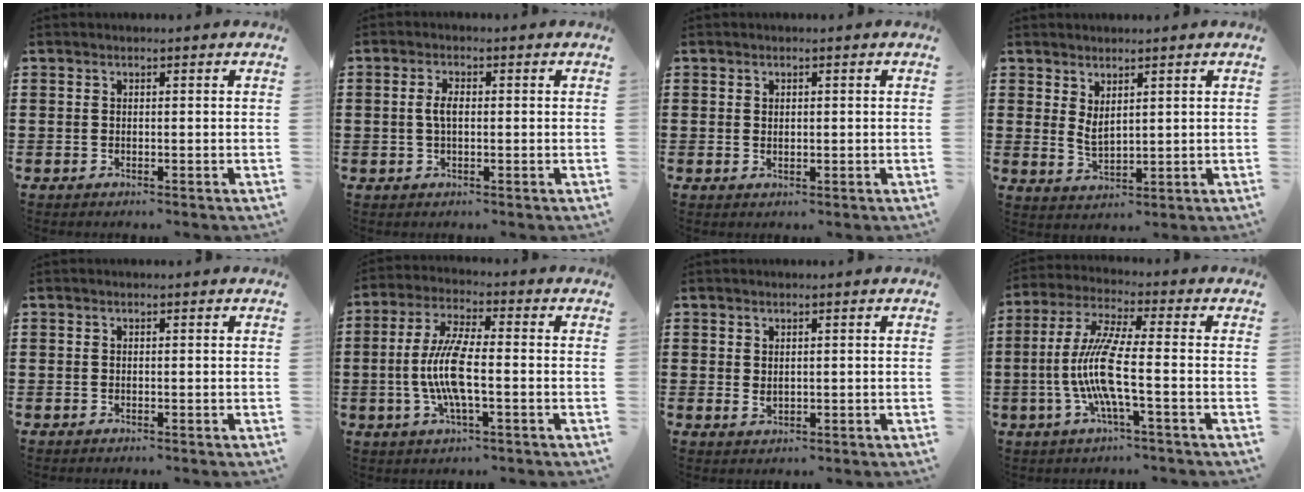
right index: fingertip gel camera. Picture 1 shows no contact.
{"total": 2.7, "force": [0.1, 1.2, 2.4], "torque": [-0.057, 0.002, -0.002]}
{"total": 0.7, "force": [0.4, 0.6, 0.2], "torque": [-0.005, 0.006, 0.007]}
{"total": 2.6, "force": [1.7, 1.1, 1.6], "torque": [-0.034, 0.003, 0.033]}
{"total": 0.0}
{"total": 8.5, "force": [-1.4, 2.2, 8.1], "torque": [-0.181, -0.012, -0.035]}
{"total": 1.2, "force": [0.5, 0.7, 0.8], "torque": [-0.018, 0.003, 0.009]}
{"total": 10.0, "force": [-2.3, 1.2, 9.7], "torque": [-0.220, -0.019, -0.055]}